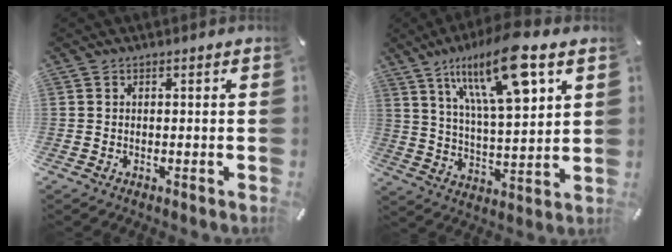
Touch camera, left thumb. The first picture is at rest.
{"total": 19.7, "force": [10.9, 6.5, 15.1], "torque": [-0.270, -0.042, 0.171]}